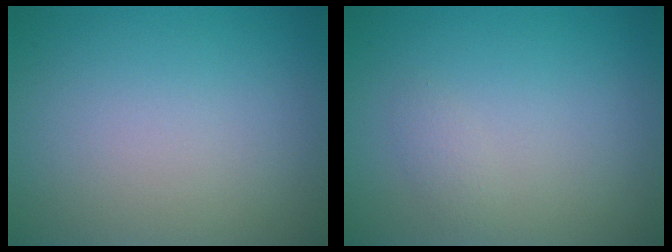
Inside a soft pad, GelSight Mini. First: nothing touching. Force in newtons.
{"total": 0.8, "press": 0.8, "slide": 0.0}